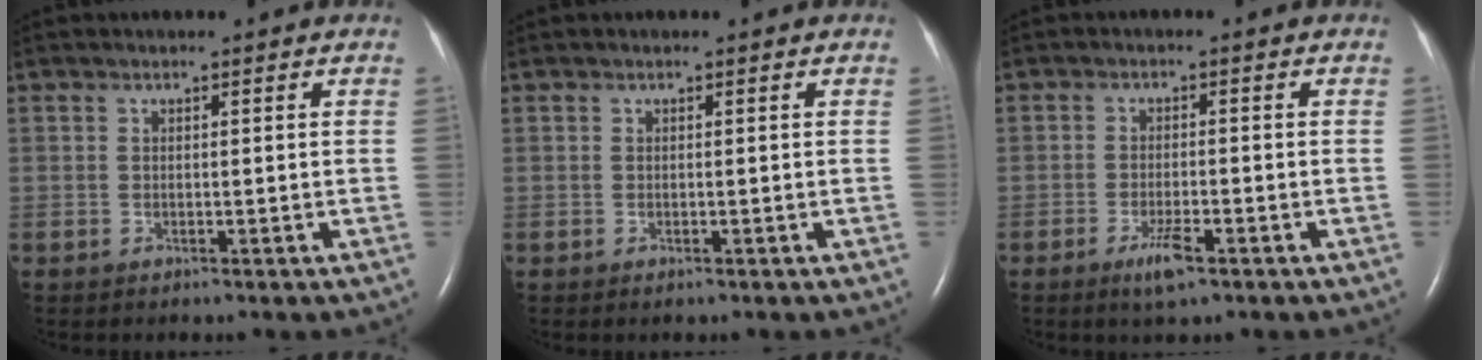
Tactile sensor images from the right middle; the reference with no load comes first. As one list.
[{"total": 0.0}, {"total": 3.9, "force": [-2.4, 0.6, 3.0], "torque": [-0.062, -0.005, -0.042]}]